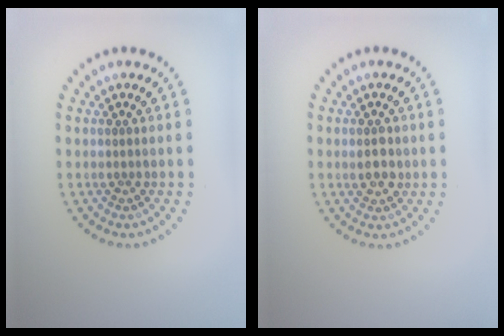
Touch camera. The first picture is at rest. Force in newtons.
{"total": 1.9, "press": 1.9, "slide": 0.4}